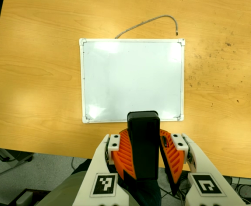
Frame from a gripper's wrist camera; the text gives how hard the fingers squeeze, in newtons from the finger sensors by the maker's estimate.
{"total": 11.2, "left": 10.8, "right": 11.5}